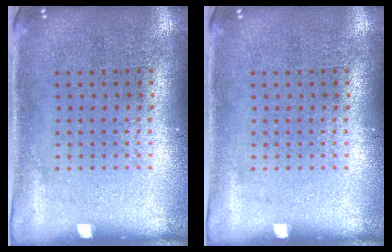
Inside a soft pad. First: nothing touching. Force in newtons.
{"total": 0.0}